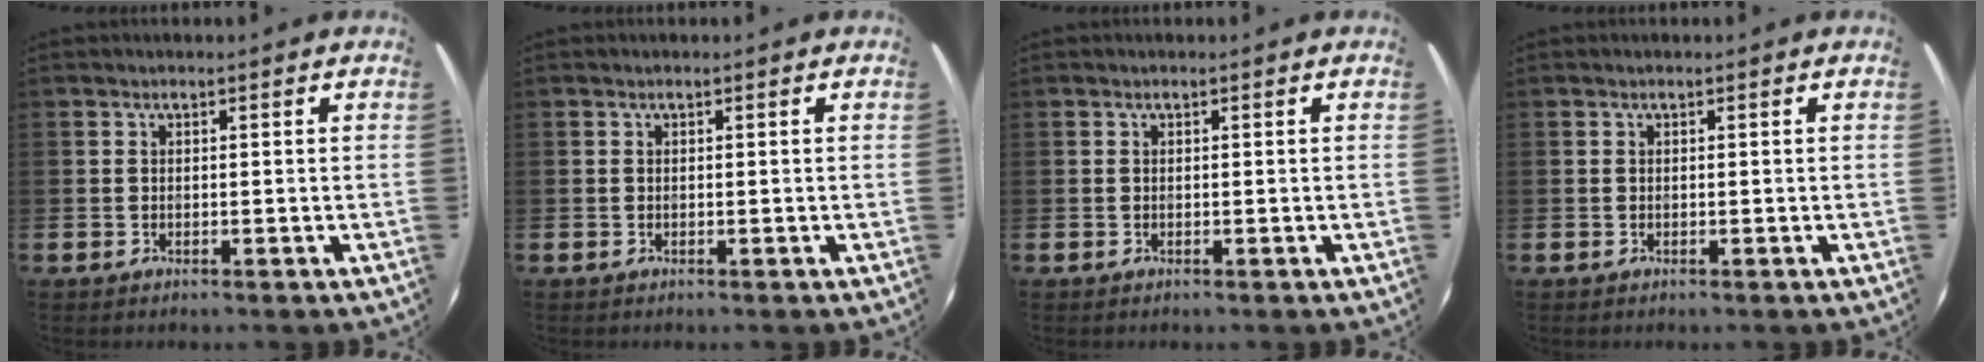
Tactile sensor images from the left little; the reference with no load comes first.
{"total": 0.0}
{"total": 0.0}
{"total": 0.0}